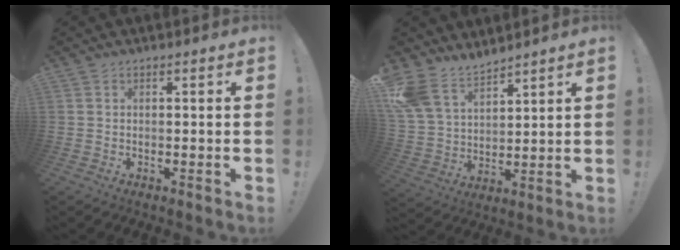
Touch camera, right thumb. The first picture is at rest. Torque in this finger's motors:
{"motor_torque": [0.40, 1.91, 0.39, 0.29, 0.20]}